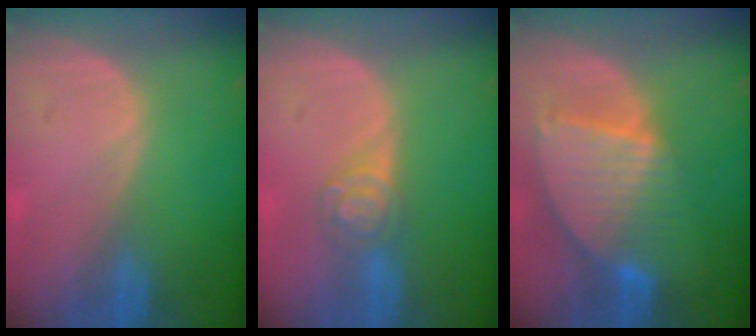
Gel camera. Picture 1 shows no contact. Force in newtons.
{"total": 4.1, "press": 3.9, "slide": 1.2}
{"total": 9.2, "press": 7.8, "slide": 4.9}